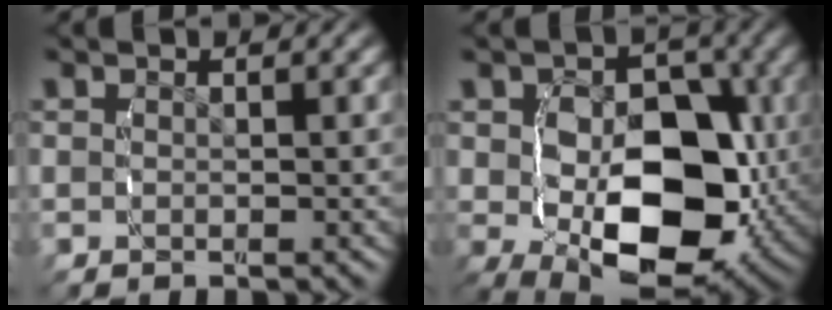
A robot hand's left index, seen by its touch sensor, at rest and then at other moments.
{"total": 10.7, "force": [-2.1, 6.6, 8.2], "torque": [-0.134, -0.035, -0.022]}